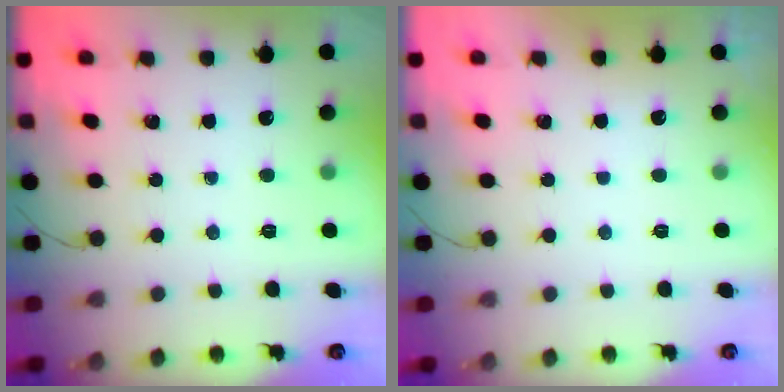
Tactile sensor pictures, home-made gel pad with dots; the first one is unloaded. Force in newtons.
{"total": 2.9, "press": 2.9, "slide": 0.1}